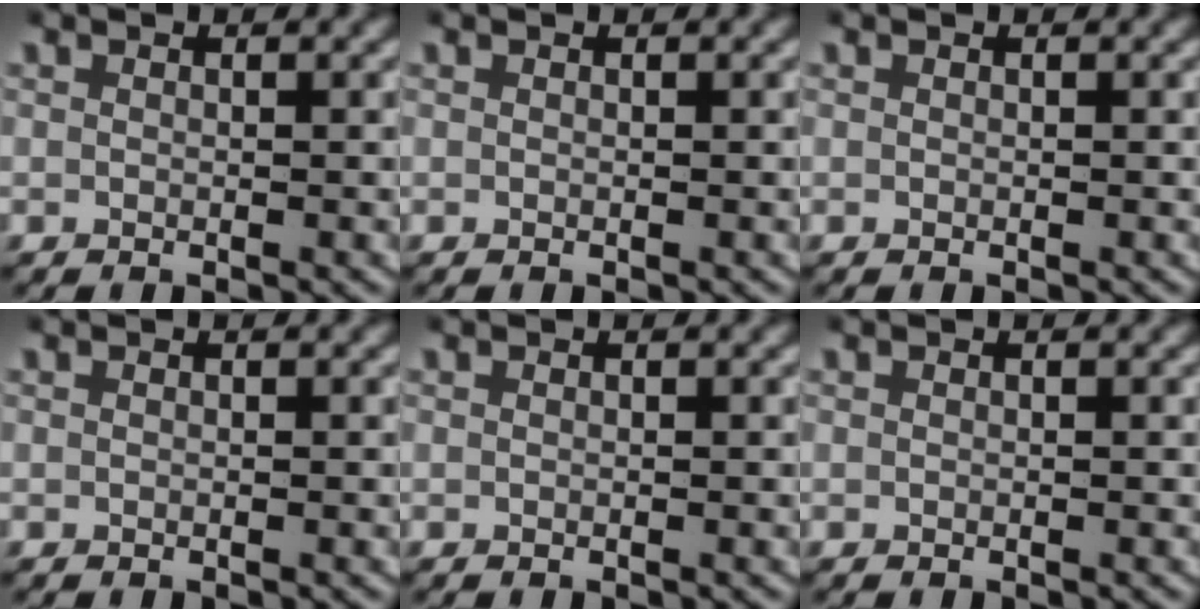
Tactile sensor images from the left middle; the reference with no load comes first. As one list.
[{"total": 0.0}, {"total": 0.0}, {"total": 0.0}, {"total": 0.0}, {"total": 0.0}]